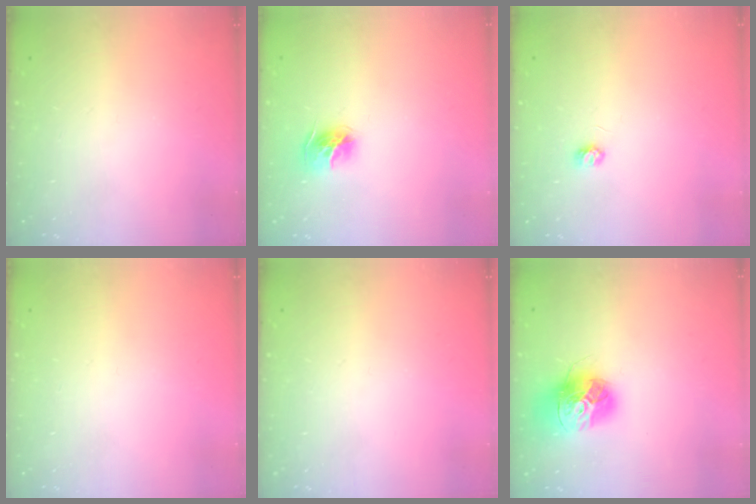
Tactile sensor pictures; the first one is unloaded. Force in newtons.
{"total": 10.3, "press": 10.3, "slide": 0.6}
{"total": 3.2, "press": 3.2, "slide": 0.3}
{"total": 0.0}
{"total": 0.0}
{"total": 17.1, "press": 17.0, "slide": 1.5}